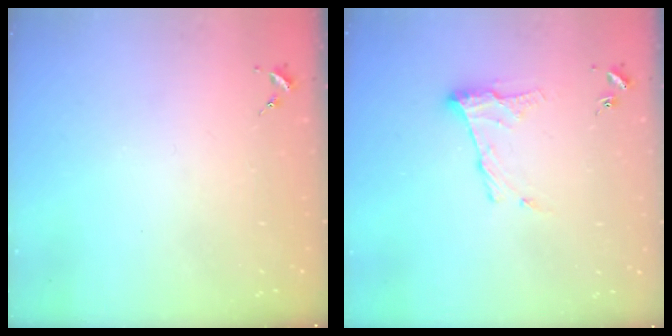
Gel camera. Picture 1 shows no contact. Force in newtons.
{"total": 11.4, "press": 11.3, "slide": 0.3}